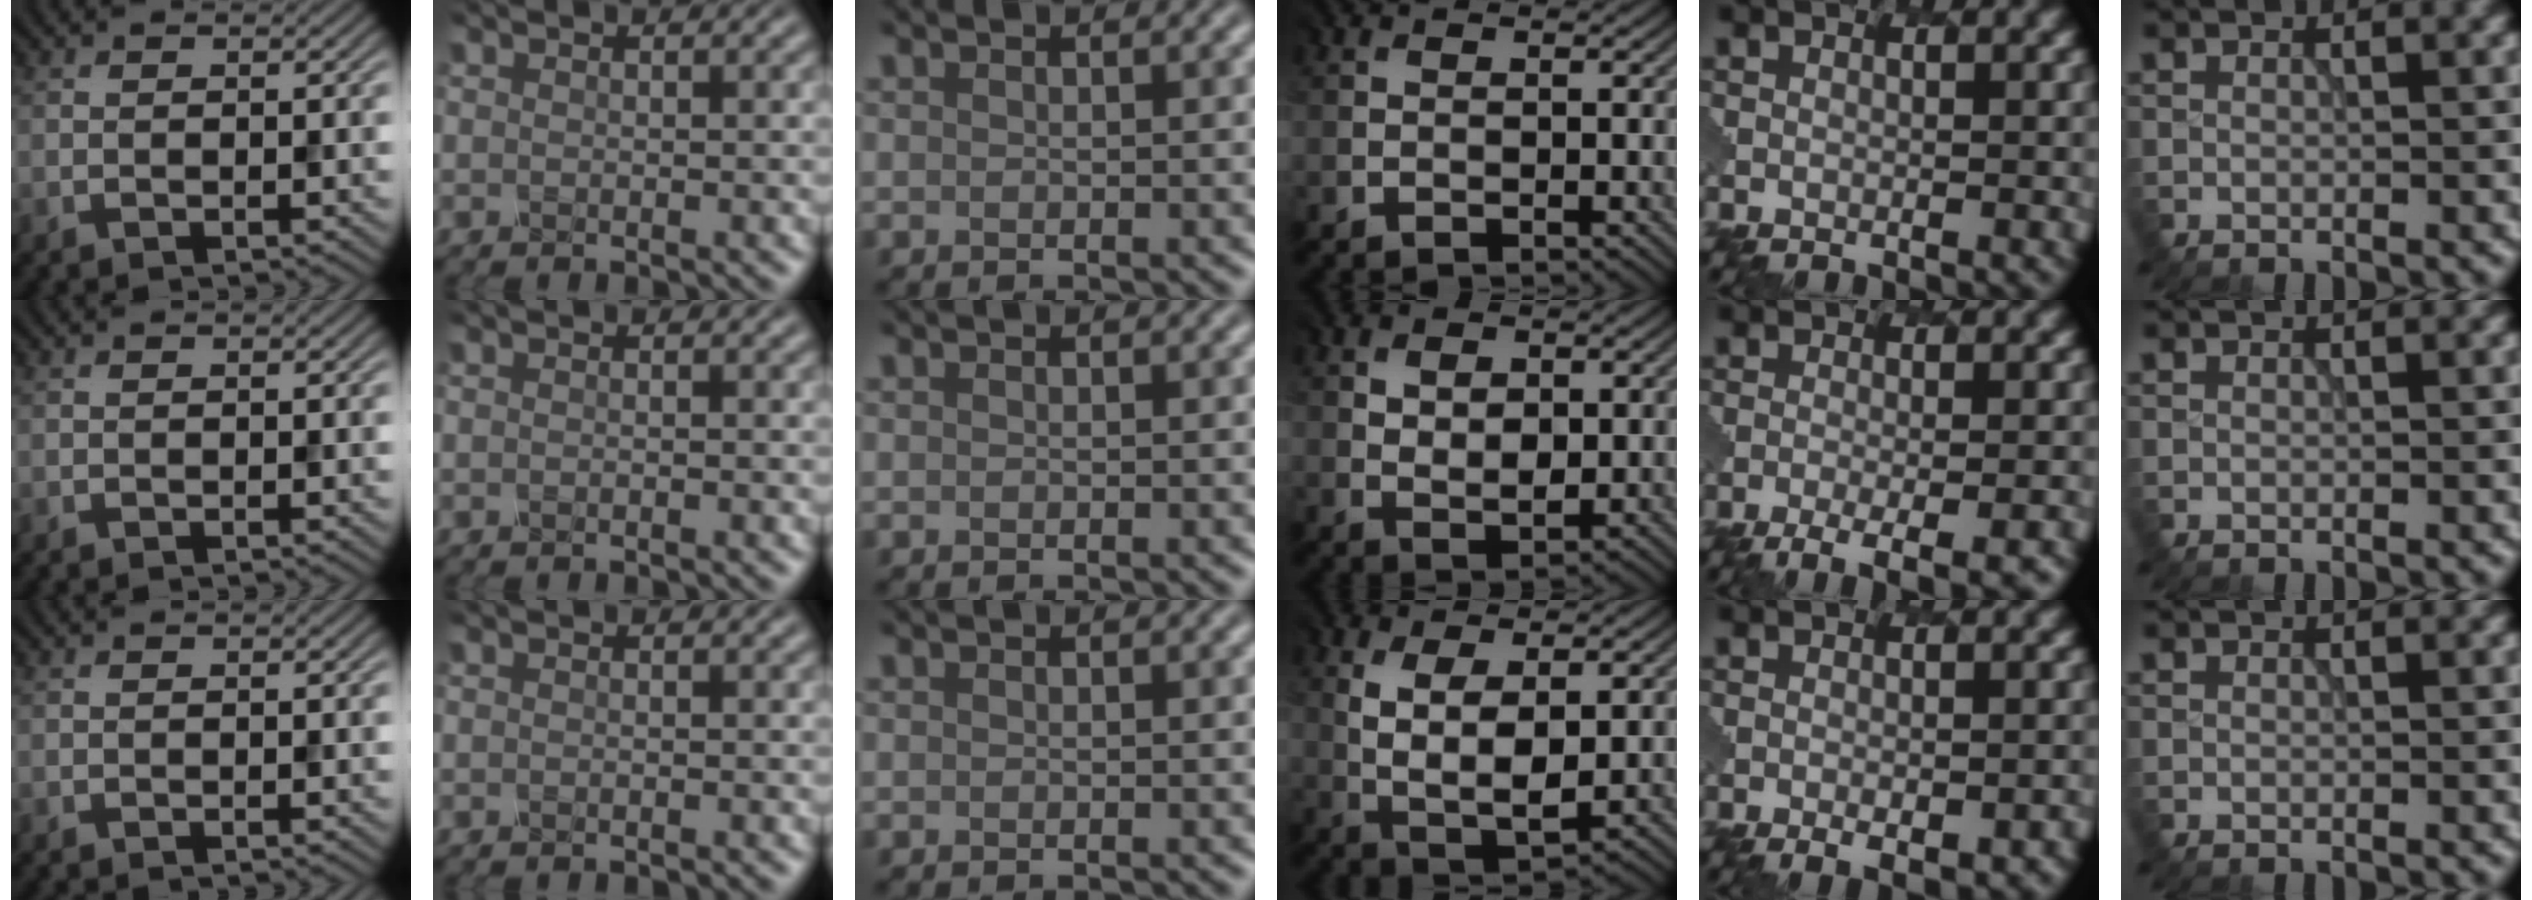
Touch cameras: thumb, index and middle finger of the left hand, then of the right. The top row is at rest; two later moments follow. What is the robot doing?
{"motion": "dispense", "object": "pipette"}